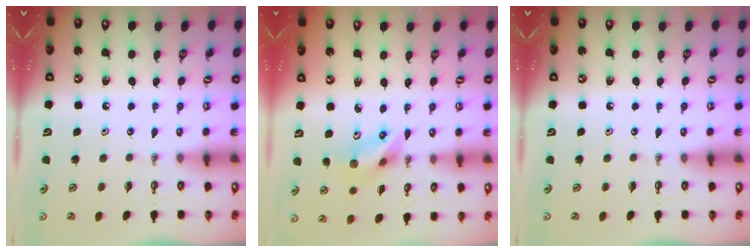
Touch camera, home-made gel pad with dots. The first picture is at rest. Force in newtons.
{"total": 7.9, "press": 7.4, "slide": 2.8}
{"total": 0.0}